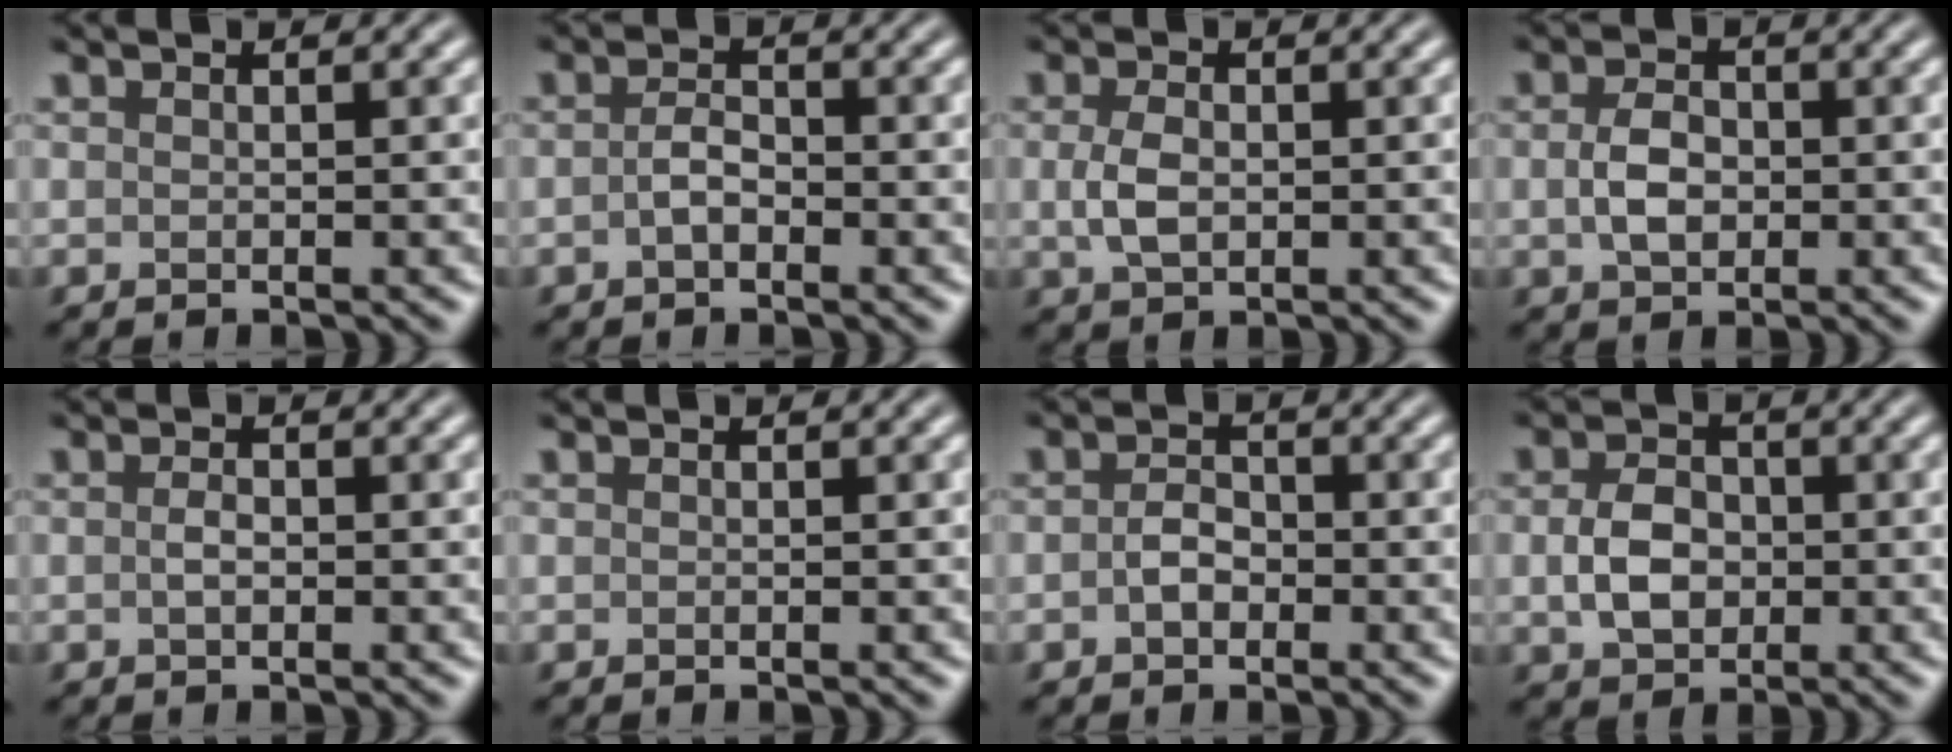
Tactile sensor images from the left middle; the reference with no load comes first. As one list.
[{"total": 1.7, "force": [-0.6, 0.9, 1.3], "torque": [-0.027, 0.004, -0.016]}, {"total": 2.6, "force": [0.0, 1.7, 2.0], "torque": [-0.048, -0.001, 0.001]}, {"total": 3.2, "force": [-0.1, 2.2, 2.3], "torque": [-0.049, -0.001, -0.005]}, {"total": 1.1, "force": [-0.1, 0.6, 1.0], "torque": [-0.021, 0.000, -0.004]}, {"total": 0.0}, {"total": 1.9, "force": [-0.5, 1.4, 1.3], "torque": [-0.026, 0.003, -0.014]}, {"total": 3.9, "force": [-0.2, 2.9, 2.6], "torque": [-0.054, -0.001, -0.009]}]